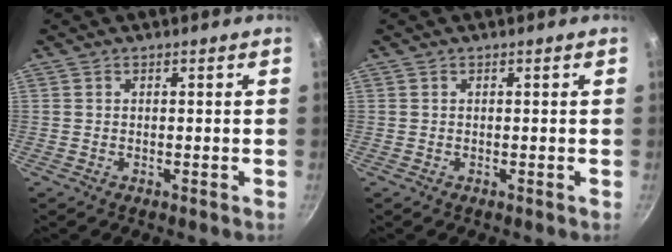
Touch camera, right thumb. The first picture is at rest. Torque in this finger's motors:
{"motor_torque": [-0.05, 0.04, -0.06, -0.09, 0.04]}